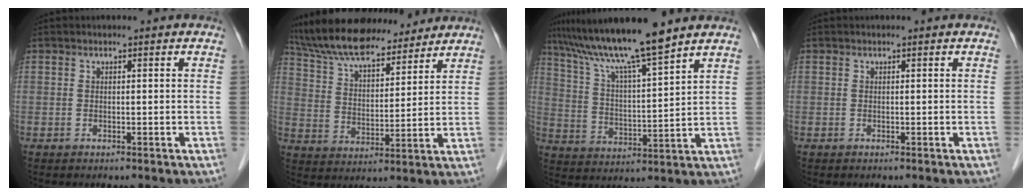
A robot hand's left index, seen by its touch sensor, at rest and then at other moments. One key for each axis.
{"total": 17.3, "fx": 15.4, "fy": 4.5, "fz": 6.4, "tx": -0.119, "ty": 0.030, "tz": 0.263}
{"total": 13.4, "fx": 11.1, "fy": -0.8, "fz": 7.3, "tx": -0.136, "ty": 0.012, "tz": 0.198}
{"total": 0.0}